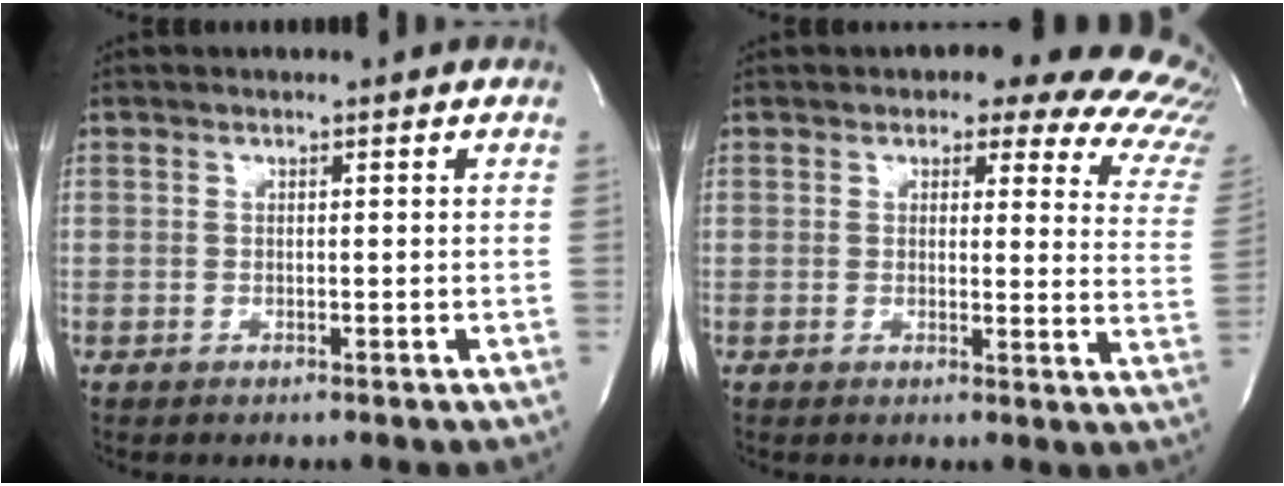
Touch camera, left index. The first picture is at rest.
{"total": 16.0, "force": [13.8, 4.7, 6.5], "torque": [-0.044, -0.061, 0.120]}